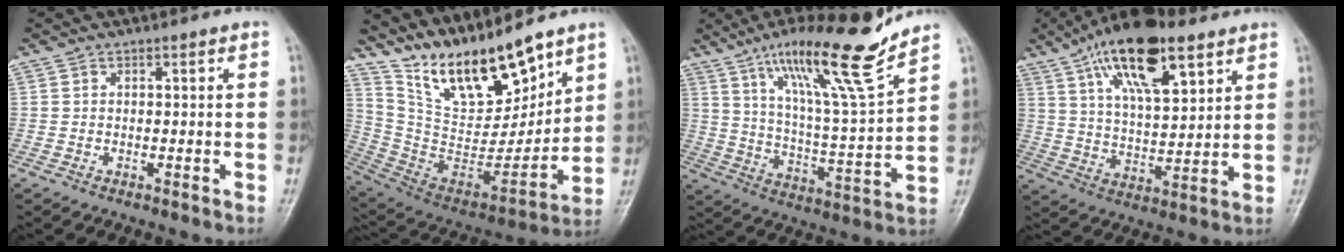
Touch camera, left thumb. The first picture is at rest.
{"total": 19.0, "force": [14.6, 6.4, 10.3], "torque": [-0.132, -0.082, 0.285]}
{"total": 19.1, "force": [13.4, 1.4, 13.5], "torque": [-0.207, -0.072, 0.227]}
{"total": 18.4, "force": [10.2, 7.1, 13.6], "torque": [-0.209, -0.028, 0.180]}